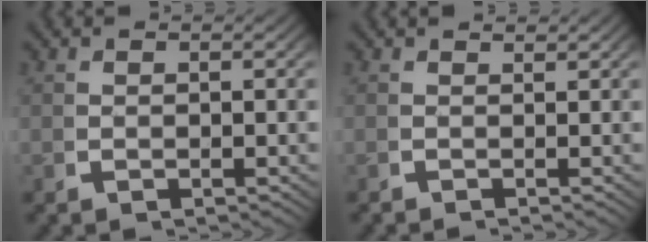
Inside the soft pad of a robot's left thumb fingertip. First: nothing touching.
{"total": 0.0}